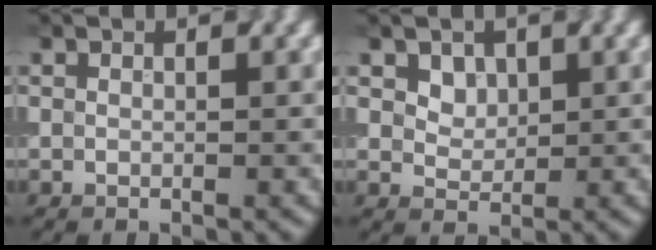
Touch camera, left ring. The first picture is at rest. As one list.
[{"total": 2.0, "force": [0.9, 1.4, 1.0], "torque": [-0.021, -0.007, 0.037]}]